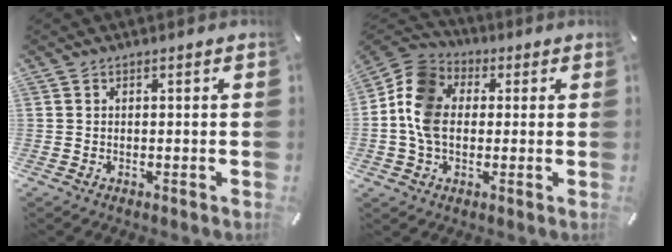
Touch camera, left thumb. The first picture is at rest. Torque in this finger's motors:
{"motor_torque": [0.39, 0.81, 0.74, 0.45, 0.20]}